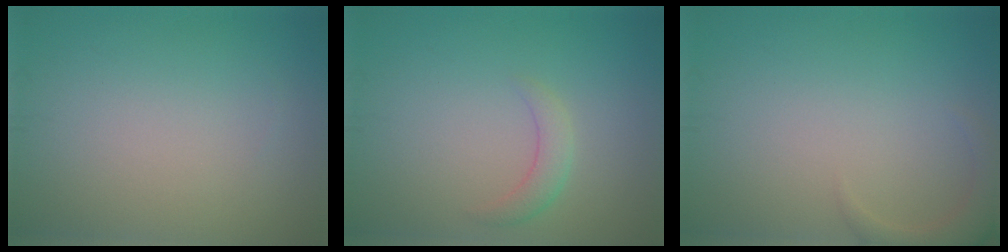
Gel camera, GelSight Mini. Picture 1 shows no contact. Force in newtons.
{"total": 1.7, "press": 1.7, "slide": 0.0}
{"total": 2.6, "press": 2.6, "slide": 0.3}